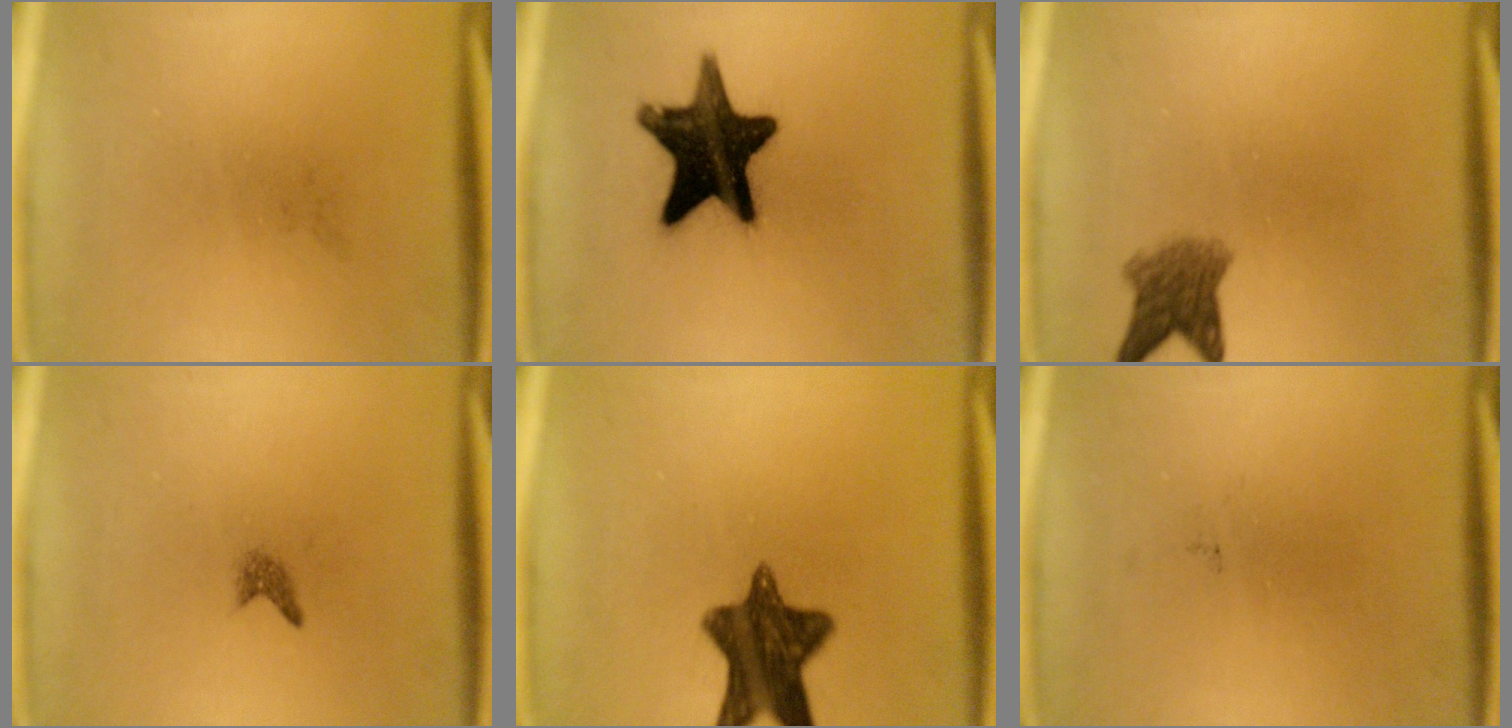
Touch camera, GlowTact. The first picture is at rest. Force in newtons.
{"total": 16.0}
{"total": 4.4}
{"total": 0.9}
{"total": 11.6}
{"total": 0.0}